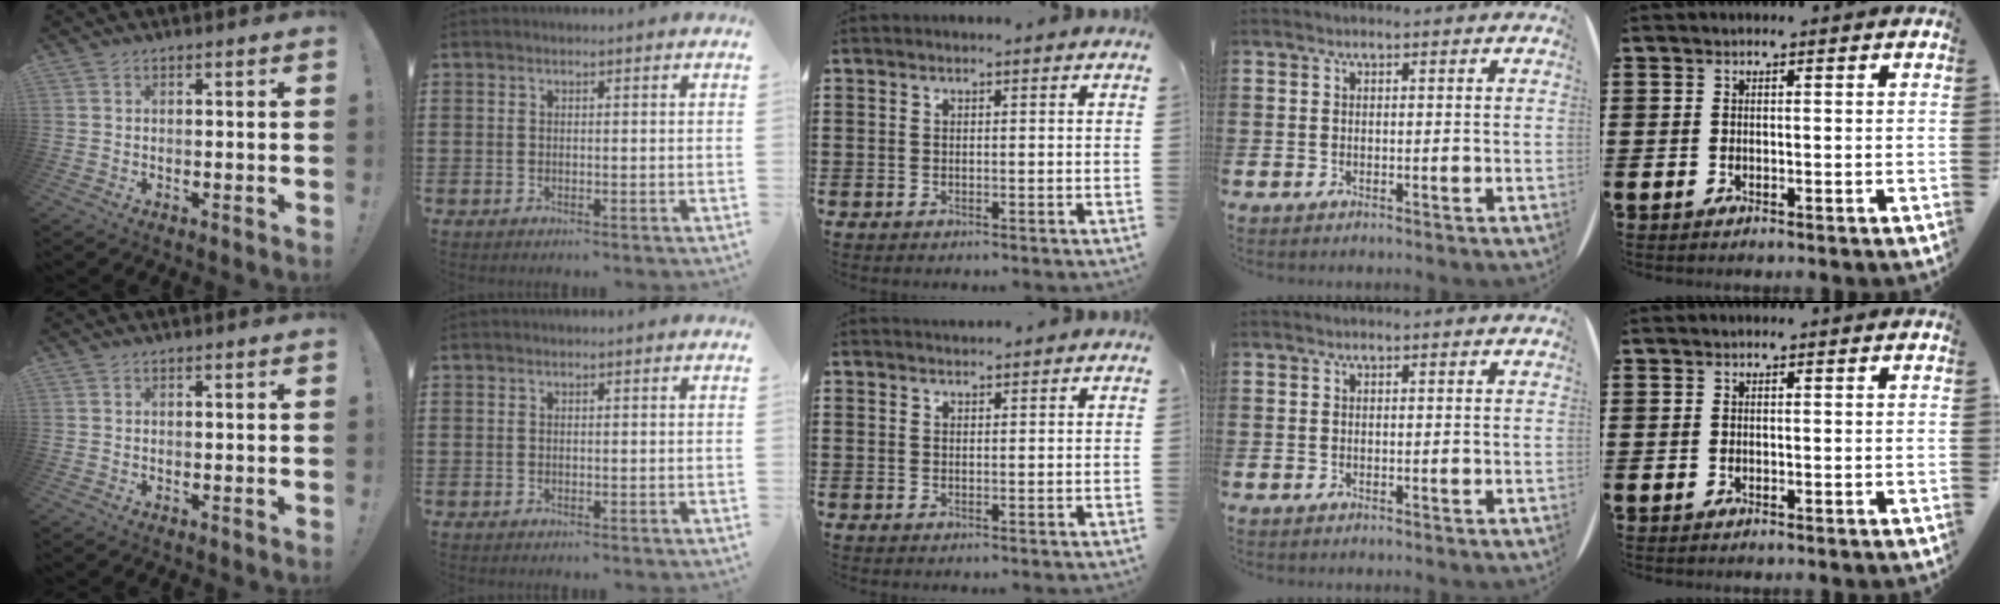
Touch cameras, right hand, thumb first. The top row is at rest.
{}